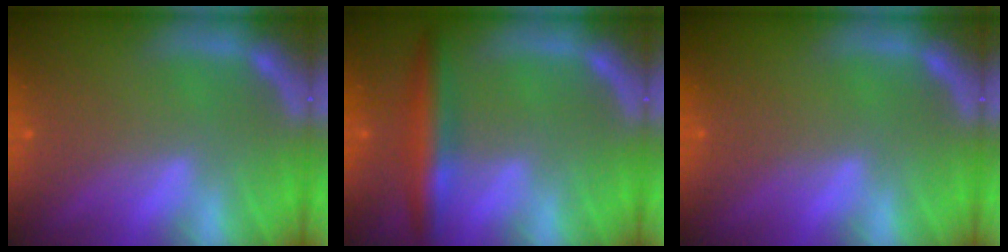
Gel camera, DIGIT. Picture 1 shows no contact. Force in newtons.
{"total": 4.4}
{"total": 0.0}